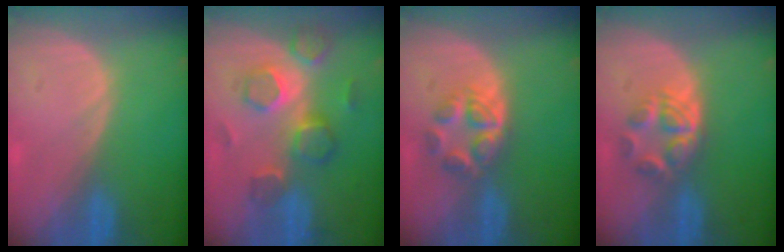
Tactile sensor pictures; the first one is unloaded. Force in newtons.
{"total": 8.9, "press": 7.8, "slide": 4.3}
{"total": 5.2, "press": 5.0, "slide": 1.4}
{"total": 6.1, "press": 5.1, "slide": 3.4}